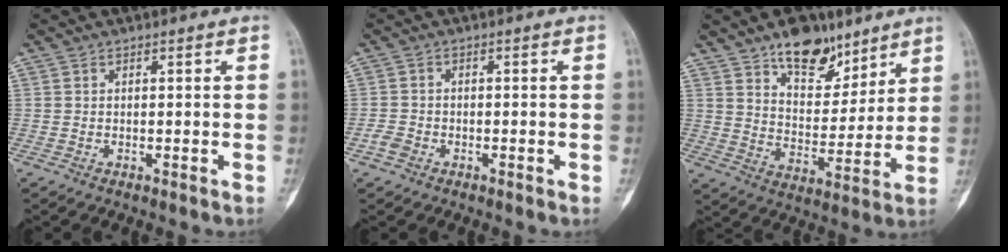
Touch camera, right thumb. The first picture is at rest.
{"total": 2.7, "force": [-1.5, 2.0, 1.0], "torque": [-0.012, 0.009, -0.032]}
{"total": 13.4, "force": [9.1, 7.3, 6.6], "torque": [-0.055, -0.058, 0.150]}